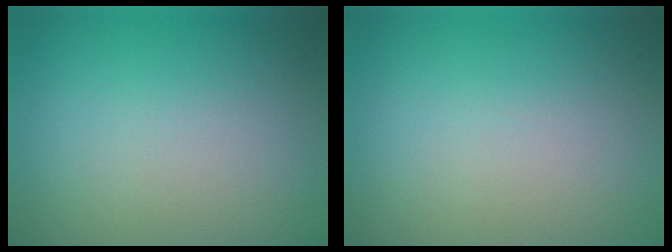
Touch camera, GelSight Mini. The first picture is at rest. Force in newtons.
{"total": 0.0}